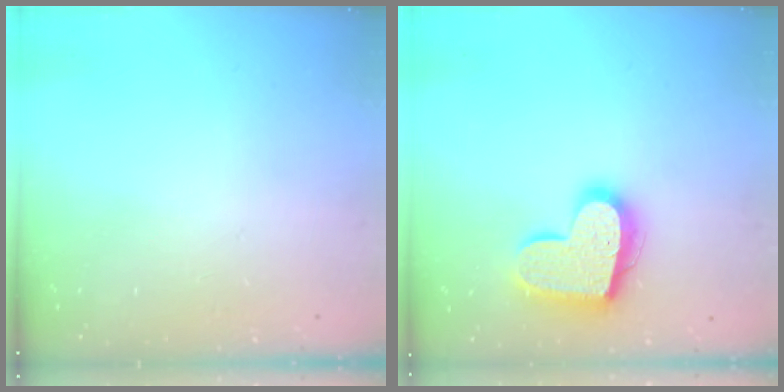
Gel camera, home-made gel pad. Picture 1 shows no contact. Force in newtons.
{"total": 17.6, "press": 17.5, "slide": 1.3}